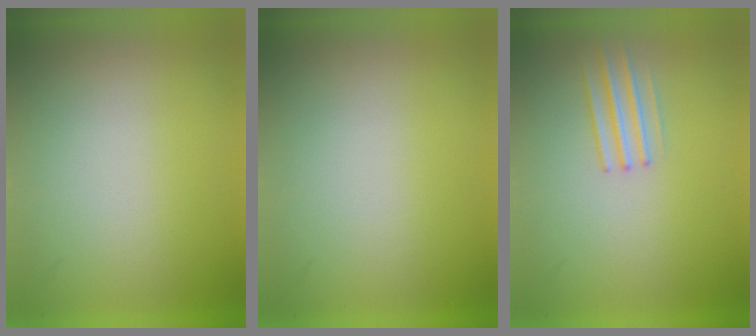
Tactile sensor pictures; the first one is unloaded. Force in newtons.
{"total": 1.5}
{"total": 1.7}